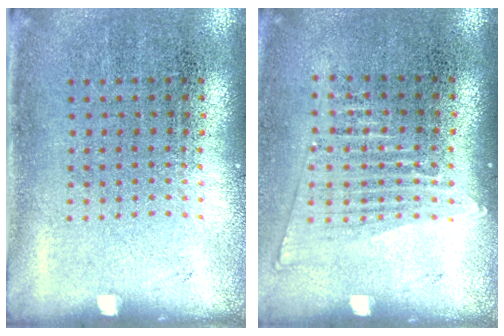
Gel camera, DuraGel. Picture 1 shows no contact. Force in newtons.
{"total": 1.4, "press": 1.3, "slide": 0.6}